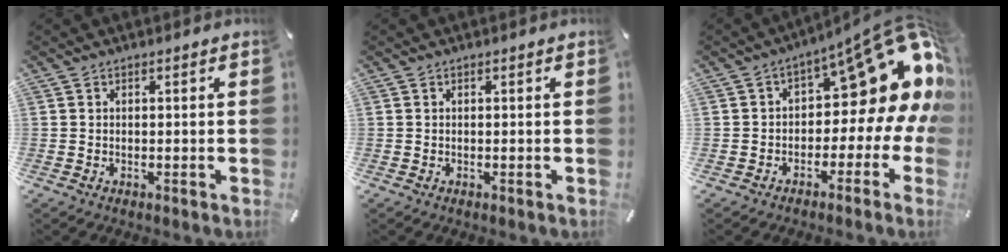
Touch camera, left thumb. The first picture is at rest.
{"total": 0.0}
{"total": 18.2, "force": [8.0, 8.8, 13.8], "torque": [-0.175, -0.065, 0.129]}